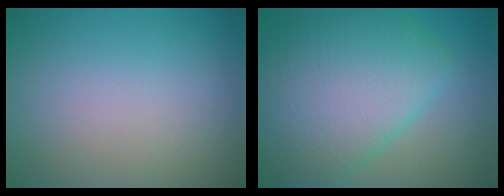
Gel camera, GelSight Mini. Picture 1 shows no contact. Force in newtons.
{"total": 8.9, "press": 8.9, "slide": 0.2}